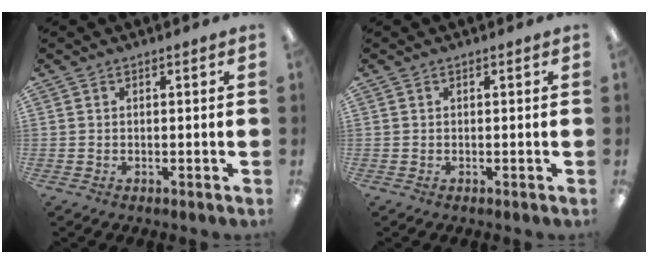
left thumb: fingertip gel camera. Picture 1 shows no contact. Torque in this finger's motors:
{"motor_torque": [0.00, 0.00, 0.00, 0.00, 0.00]}